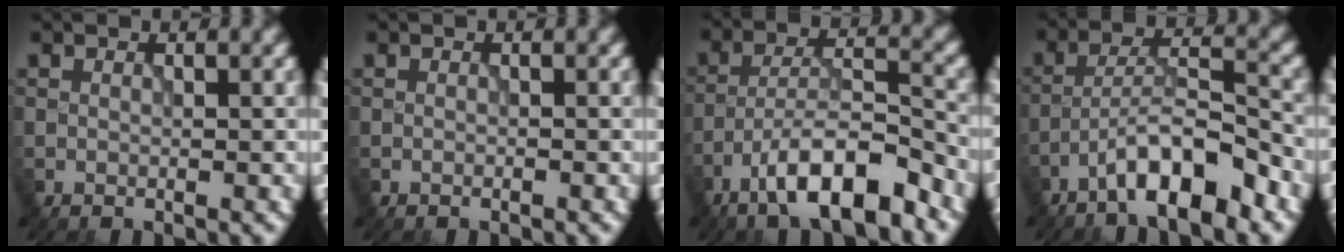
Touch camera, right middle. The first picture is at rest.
{"total": 0.0}
{"total": 9.2, "force": [-6.0, 2.5, 6.5], "torque": [-0.102, 0.011, -0.107]}
{"total": 6.7, "force": [-4.5, 1.4, 4.8], "torque": [-0.077, 0.015, -0.079]}